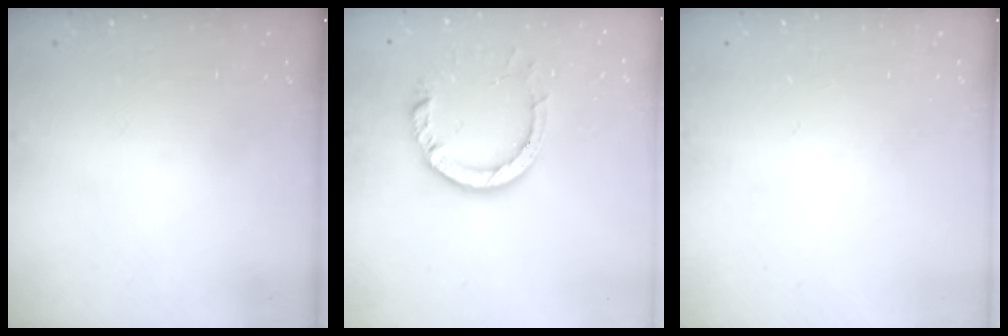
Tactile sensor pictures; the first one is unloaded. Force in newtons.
{"total": 9.7, "press": 9.7, "slide": 1.1}
{"total": 0.0}